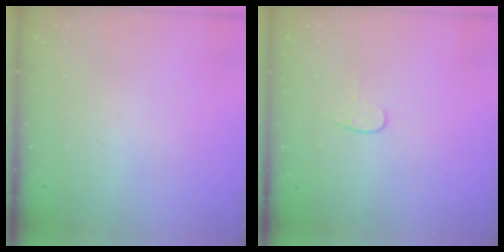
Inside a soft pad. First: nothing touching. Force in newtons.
{"total": 3.7, "press": 3.7, "slide": 0.4}